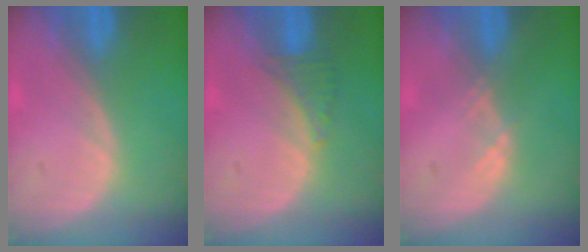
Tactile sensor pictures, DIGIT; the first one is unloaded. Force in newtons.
{"total": 2.3, "press": 2.2, "slide": 0.7}
{"total": 1.3, "press": 1.1, "slide": 0.7}